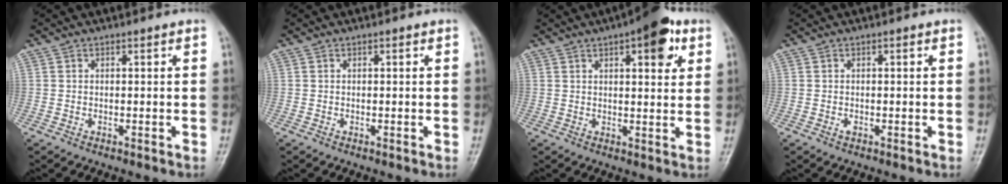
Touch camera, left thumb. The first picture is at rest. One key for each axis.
{"total": 0.0}
{"total": 9.7, "fx": 4.6, "fy": 3.7, "fz": 7.7, "tx": -0.080, "ty": -0.011, "tz": 0.056}
{"total": 0.8, "fx": -0.1, "fy": 0.5, "fz": 0.6, "tx": -0.006, "ty": 0.000, "tz": -0.002}